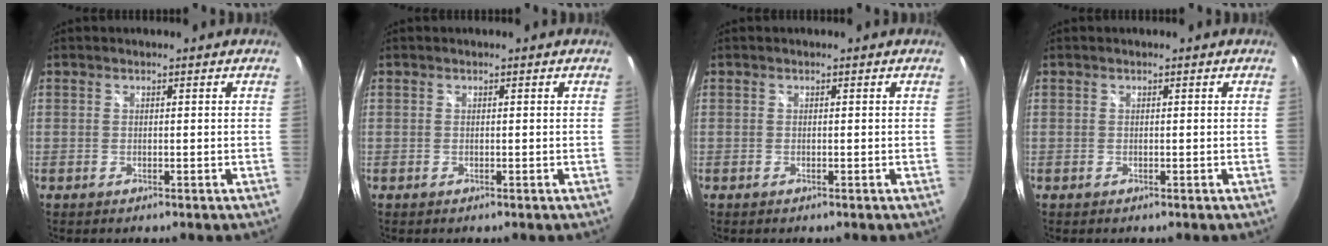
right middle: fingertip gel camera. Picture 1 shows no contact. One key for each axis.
{"total": 0.0}
{"total": 0.0}
{"total": 0.0}